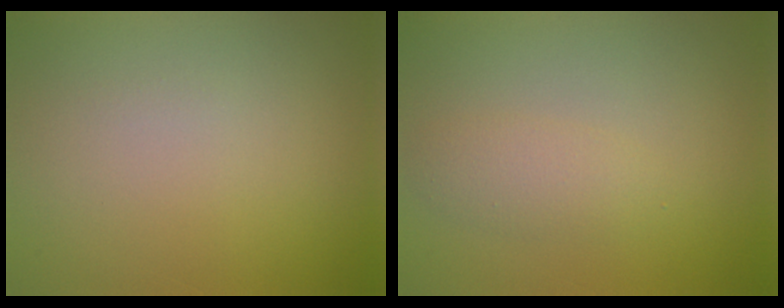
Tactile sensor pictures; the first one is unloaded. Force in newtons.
{"total": 2.0, "press": 2.0, "slide": 0.1}